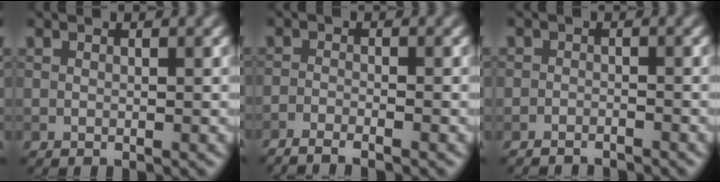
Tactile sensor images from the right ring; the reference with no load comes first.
{"total": 2.9, "force": [-2.4, 0.5, 1.6], "torque": [-0.029, -0.002, -0.047]}
{"total": 2.2, "force": [-2.0, 0.8, 0.1], "torque": [0.011, -0.001, -0.035]}